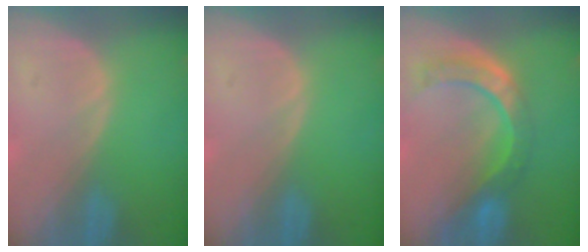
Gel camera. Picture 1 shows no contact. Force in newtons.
{"total": 0.0}
{"total": 8.7, "press": 7.3, "slide": 4.7}